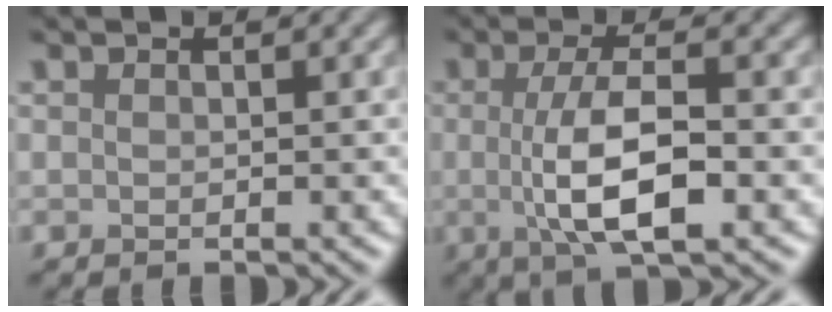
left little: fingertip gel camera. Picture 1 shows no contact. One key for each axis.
{"total": 6.2, "fx": -0.5, "fy": 1.9, "fz": 5.9, "tx": -0.109, "ty": -0.004, "tz": -0.009}